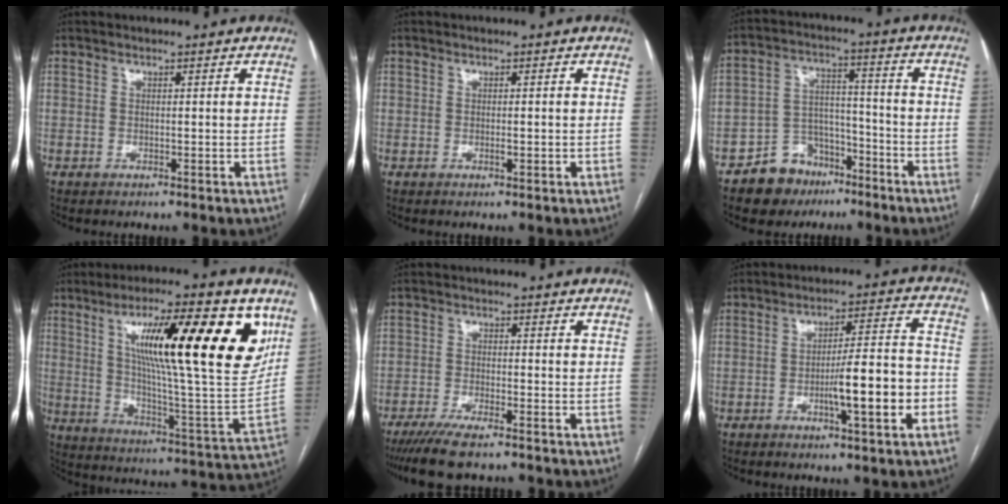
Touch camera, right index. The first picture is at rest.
{"total": 1.1, "force": [-0.3, 0.4, 1.0], "torque": [-0.016, 0.000, -0.004]}
{"total": 9.2, "force": [-6.2, 6.4, 2.2], "torque": [-0.033, 0.031, -0.100]}
{"total": 24.5, "force": [10.4, 3.0, 22.0], "torque": [-0.326, 0.003, 0.160]}
{"total": 7.3, "force": [-5.8, 0.9, 4.4], "torque": [-0.073, -0.018, -0.095]}
{"total": 10.8, "force": [-3.7, 1.0, 10.1], "torque": [-0.156, 0.010, -0.054]}